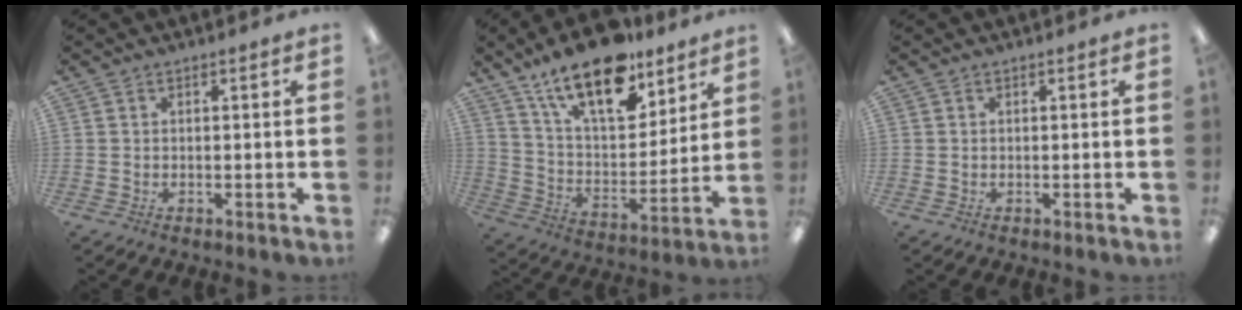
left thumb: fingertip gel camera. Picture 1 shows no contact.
{"total": 20.7, "force": [14.5, 8.7, 11.9], "torque": [-0.199, -0.084, 0.254]}
{"total": 0.0}